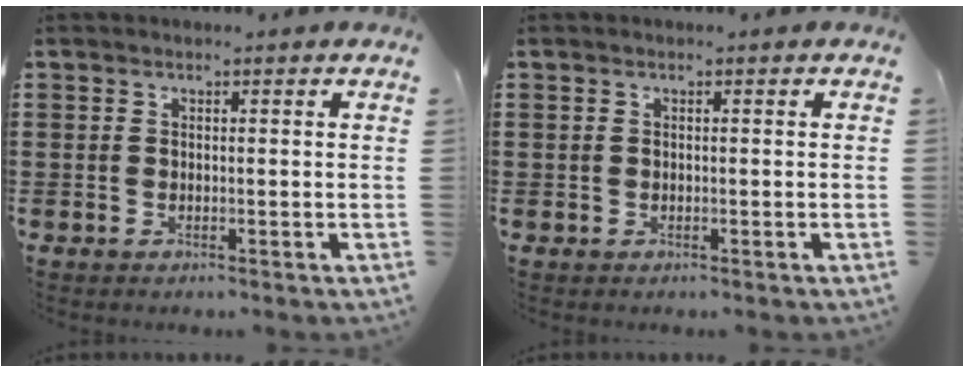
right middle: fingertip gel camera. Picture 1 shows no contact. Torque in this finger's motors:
{"motor_torque": [0.12, 0.01, -0.03, 0.00]}